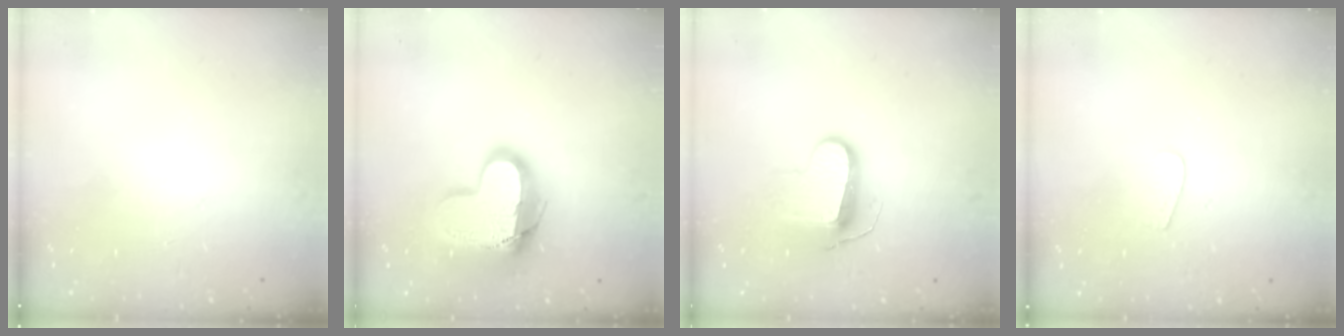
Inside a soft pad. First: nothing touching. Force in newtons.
{"total": 17.4, "press": 17.3, "slide": 1.3}
{"total": 9.9, "press": 9.9, "slide": 0.3}
{"total": 3.7, "press": 3.7, "slide": 0.3}